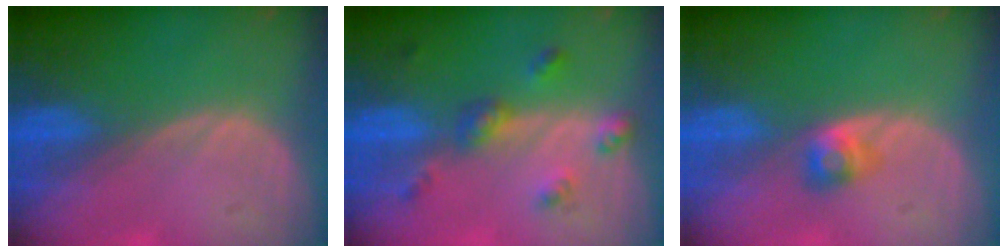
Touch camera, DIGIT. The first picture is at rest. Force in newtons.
{"total": 4.8, "press": 4.6, "slide": 1.5}
{"total": 2.7, "press": 2.4, "slide": 1.1}